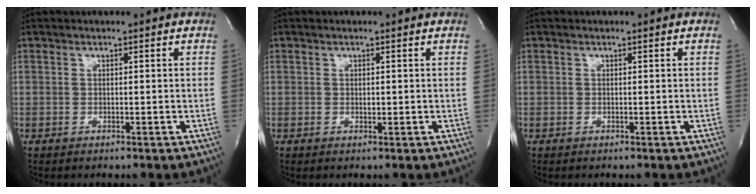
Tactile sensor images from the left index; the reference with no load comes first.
{"total": 0.5, "force": [0.1, 0.3, 0.4], "torque": [-0.006, 0.000, 0.000]}
{"total": 0.0}